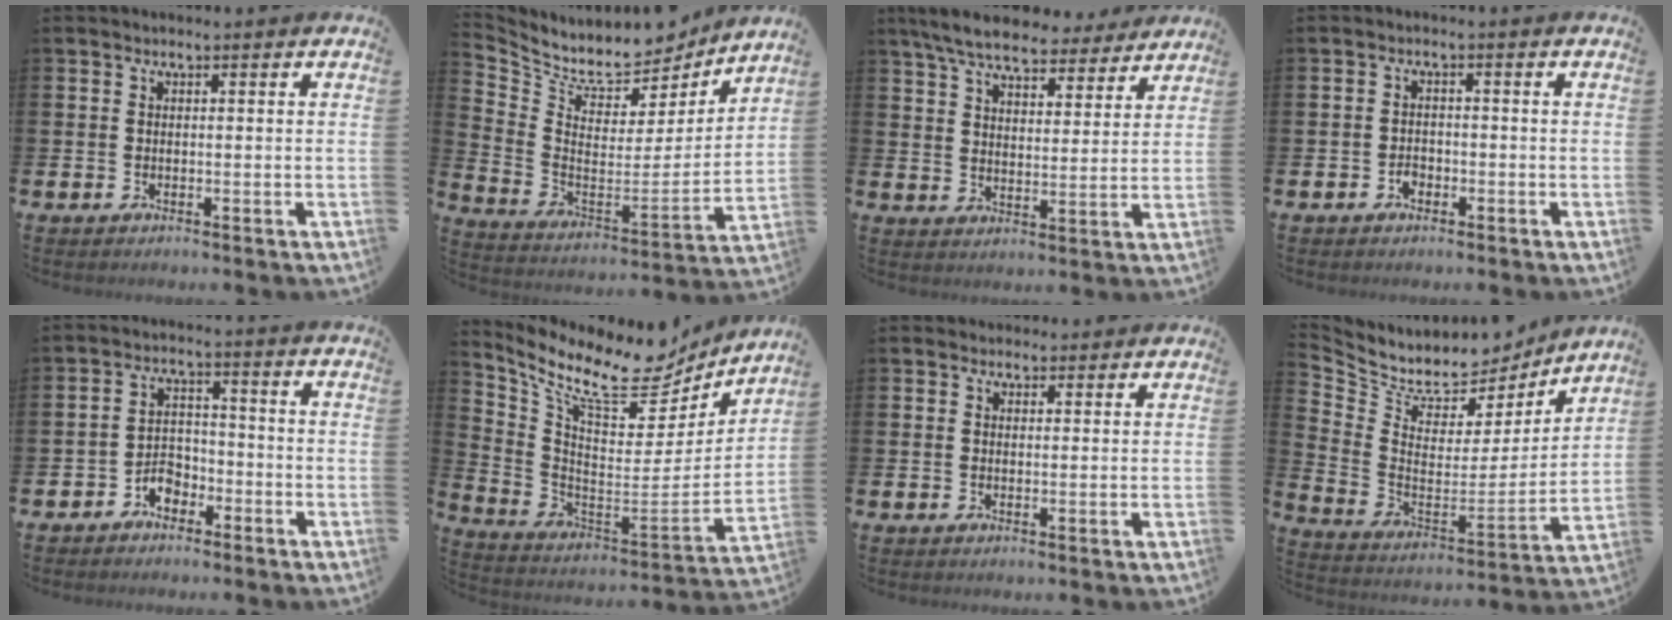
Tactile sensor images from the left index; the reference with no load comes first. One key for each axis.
{"total": 8.1, "fx": 7.6, "fy": 2.4, "fz": 1.1, "tx": -0.060, "ty": -0.068, "tz": 0.128}
{"total": 7.5, "fx": 6.9, "fy": 1.8, "fz": 2.3, "tx": -0.073, "ty": -0.032, "tz": 0.124}
{"total": 1.5, "fx": -0.9, "fy": 1.2, "fz": 0.5, "tx": -0.007, "ty": 0.000, "tz": -0.020}
{"total": 3.4, "fx": -2.5, "fy": 2.0, "fz": 0.9, "tx": -0.024, "ty": 0.007, "tz": -0.054}
{"total": 11.8, "fx": 9.3, "fy": 4.2, "fz": 6.0, "tx": -0.137, "ty": -0.070, "tz": 0.153}
{"total": 1.6, "fx": 1.4, "fy": 0.7, "fz": 0.0, "tx": 0.013, "ty": -0.001, "tz": 0.024}
{"total": 7.9, "fx": 7.2, "fy": 3.0, "fz": 0.6, "tx": -0.061, "ty": -0.062, "tz": 0.126}